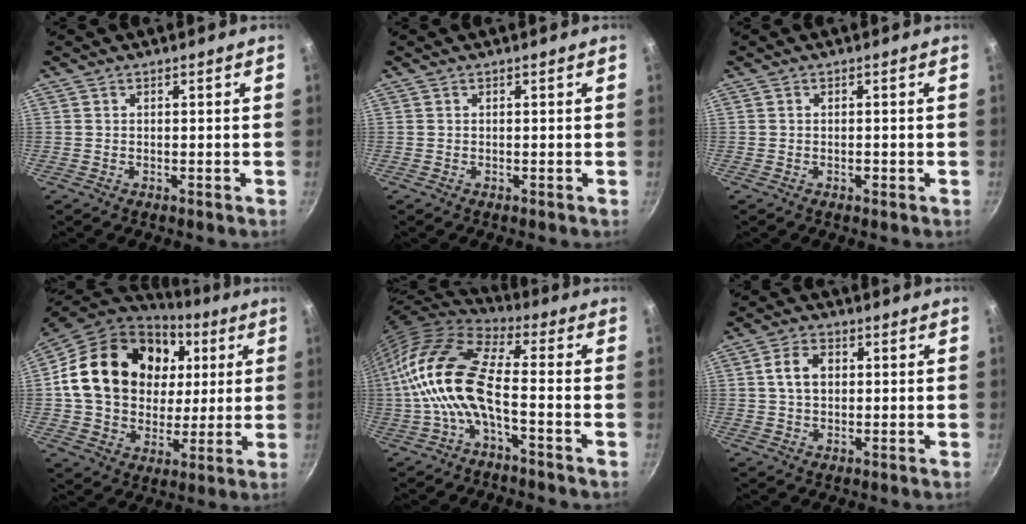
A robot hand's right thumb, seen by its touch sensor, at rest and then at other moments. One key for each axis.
{"total": 0.0}
{"total": 0.9, "fx": -0.3, "fy": 0.5, "fz": 0.6, "tx": -0.008, "ty": 0.004, "tz": -0.005}
{"total": 24.3, "fx": 5.8, "fy": 18.9, "fz": 14.2, "tx": -0.230, "ty": 0.012, "tz": 0.104}
{"total": 15.5, "fx": -2.7, "fy": 6.6, "fz": 13.8, "tx": -0.273, "ty": 0.032, "tz": -0.064}
{"total": 5.7, "fx": 0.9, "fy": 4.0, "fz": 4.0, "tx": -0.059, "ty": 0.010, "tz": 0.012}